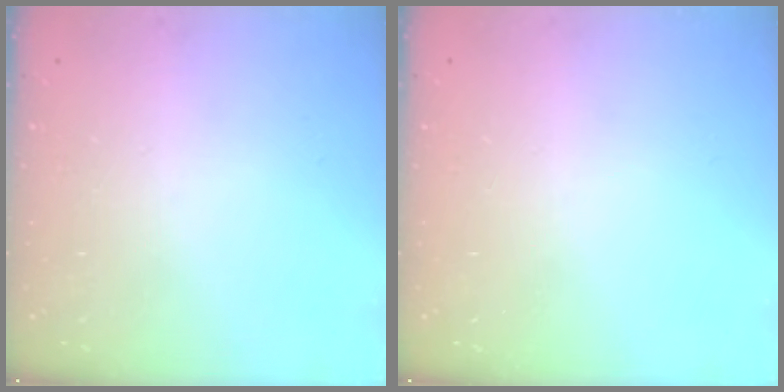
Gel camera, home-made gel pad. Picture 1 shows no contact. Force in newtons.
{"total": 0.0}